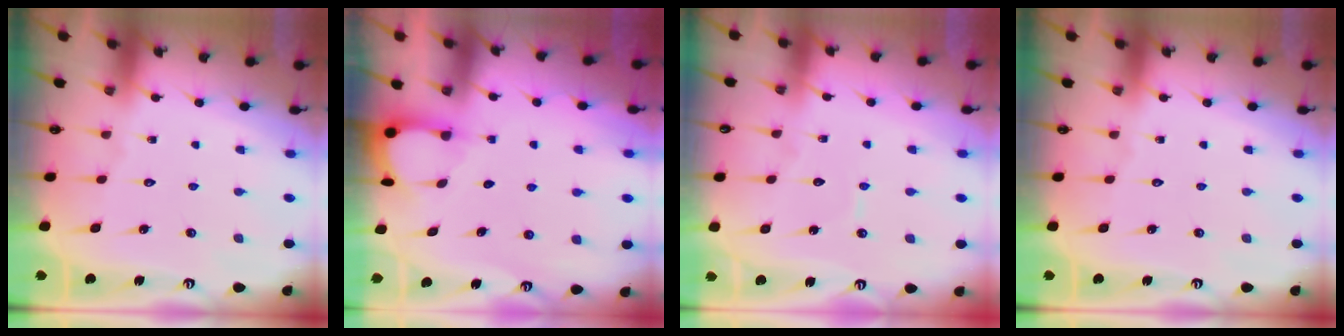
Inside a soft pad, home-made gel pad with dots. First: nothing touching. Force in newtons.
{"total": 3.2, "press": 3.2, "slide": 0.3}
{"total": 3.5, "press": 3.5, "slide": 0.2}
{"total": 0.0}